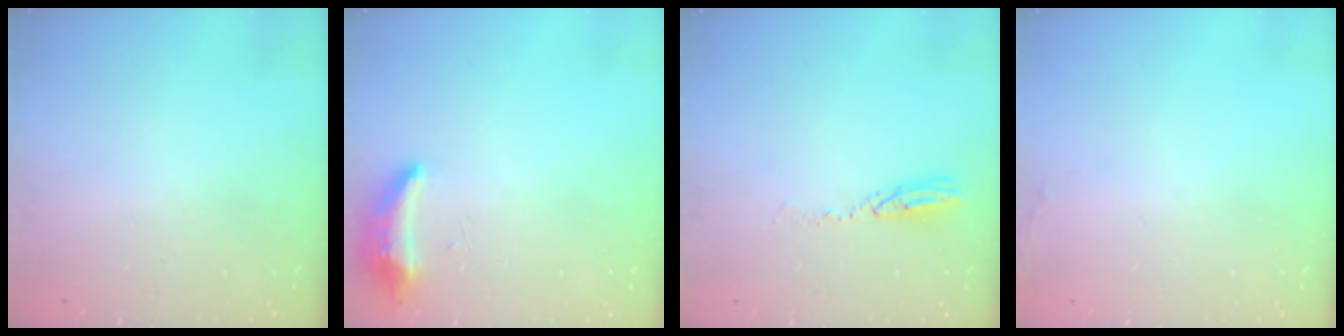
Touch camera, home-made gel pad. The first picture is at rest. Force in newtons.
{"total": 8.5, "press": 8.3, "slide": 2.0}
{"total": 5.4, "press": 5.3, "slide": 0.6}
{"total": 7.0, "press": 4.6, "slide": 5.3}